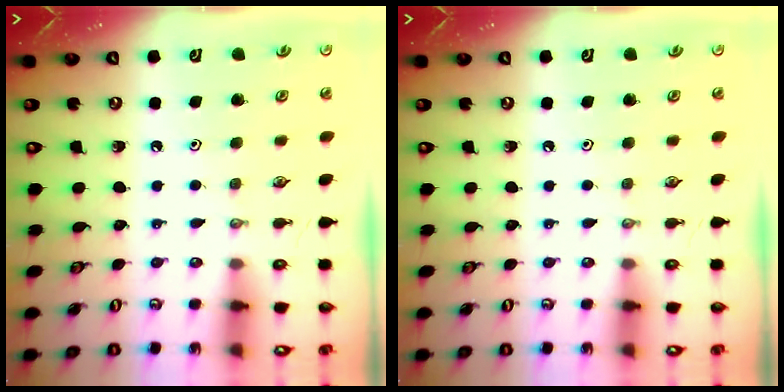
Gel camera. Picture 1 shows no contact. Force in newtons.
{"total": 0.0}